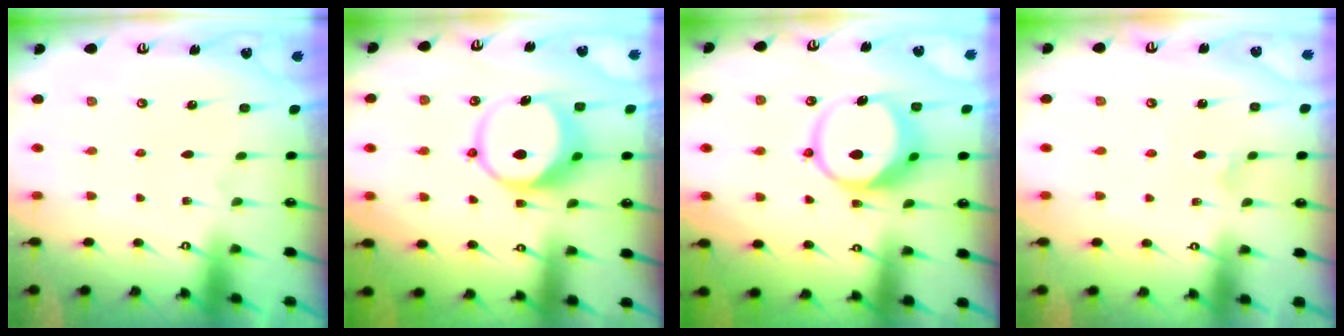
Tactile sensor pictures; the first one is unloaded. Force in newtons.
{"total": 8.5, "press": 8.4, "slide": 1.1}
{"total": 10.2, "press": 10.2, "slide": 0.8}
{"total": 2.5, "press": 2.5, "slide": 0.4}